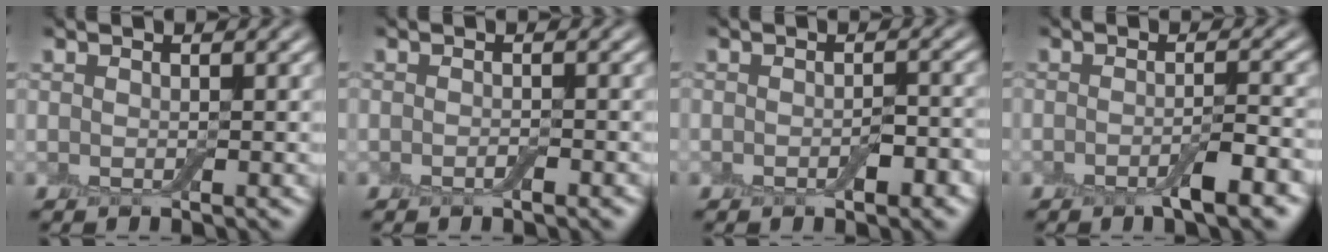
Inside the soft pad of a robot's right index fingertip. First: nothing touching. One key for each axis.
{"total": 0.9, "fx": -0.6, "fy": 0.3, "fz": 0.6, "tx": -0.010, "ty": -0.002, "tz": -0.007}
{"total": 2.0, "fx": -0.8, "fy": 0.9, "fz": 1.6, "tx": -0.028, "ty": -0.005, "tz": -0.009}
{"total": 3.1, "fx": -1.8, "fy": 0.4, "fz": 2.5, "tx": -0.041, "ty": -0.002, "tz": -0.030}